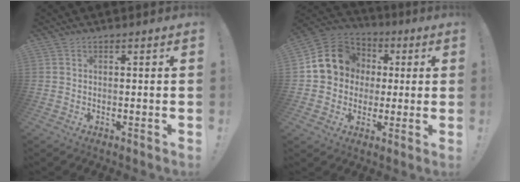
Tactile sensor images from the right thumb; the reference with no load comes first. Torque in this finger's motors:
{"motor_torque": [1.32, 1.19, 0.63, -0.15, 0.26]}